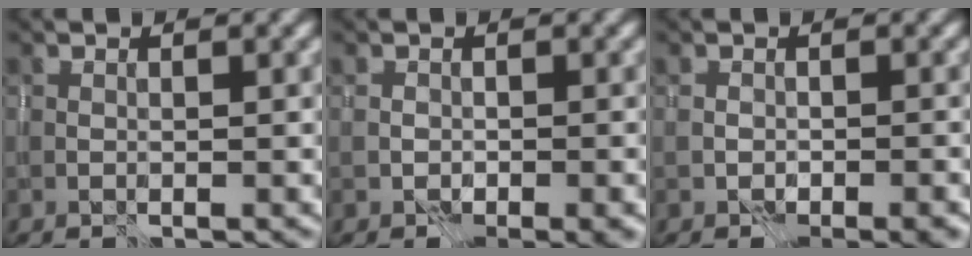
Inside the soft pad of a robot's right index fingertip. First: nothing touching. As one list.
[{"total": 1.7, "force": [-1.0, 0.8, 1.1], "torque": [-0.019, -0.010, -0.009]}, {"total": 2.3, "force": [-1.5, 1.1, 1.4], "torque": [-0.018, -0.008, -0.014]}]